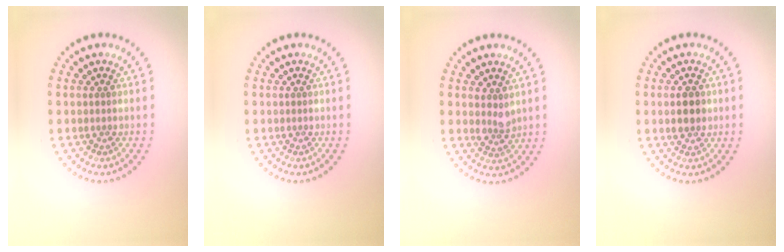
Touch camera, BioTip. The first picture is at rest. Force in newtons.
{"total": 0.0}
{"total": 1.7, "press": 1.4, "slide": 1.0}
{"total": 2.1, "press": 2.1, "slide": 0.2}